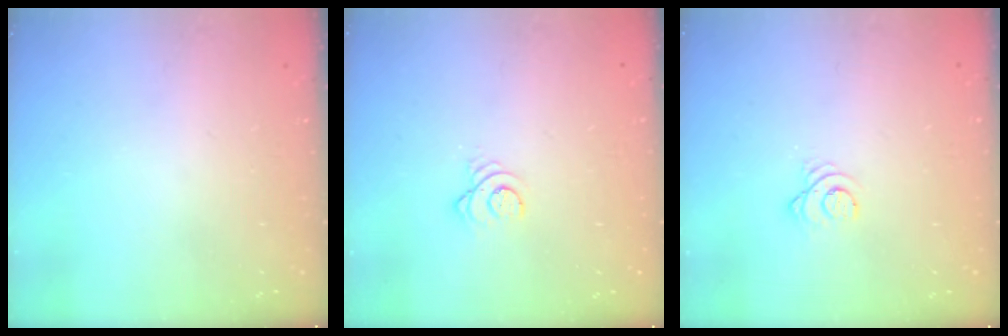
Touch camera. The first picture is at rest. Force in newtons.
{"total": 3.0, "press": 3.0, "slide": 0.4}
{"total": 3.2, "press": 3.2, "slide": 0.4}